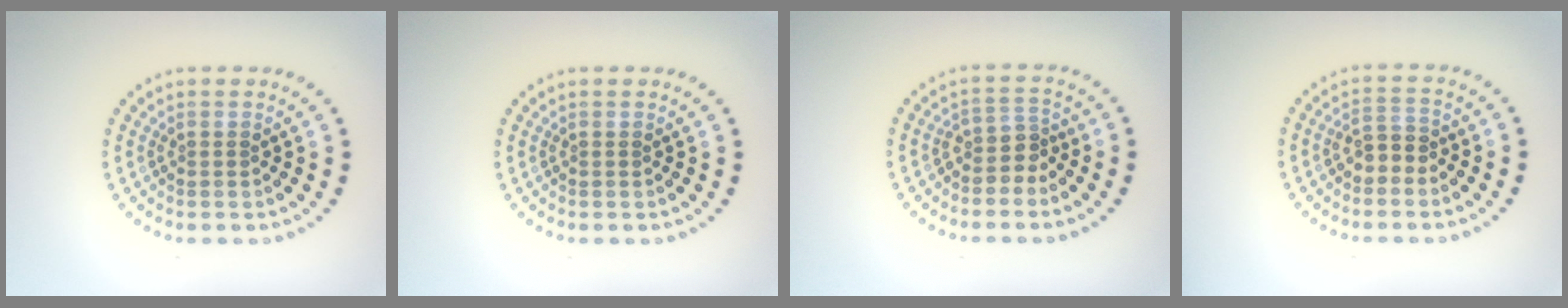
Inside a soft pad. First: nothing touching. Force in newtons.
{"total": 0.0}
{"total": 2.3, "press": 1.6, "slide": 1.7}
{"total": 2.0, "press": 1.8, "slide": 0.8}